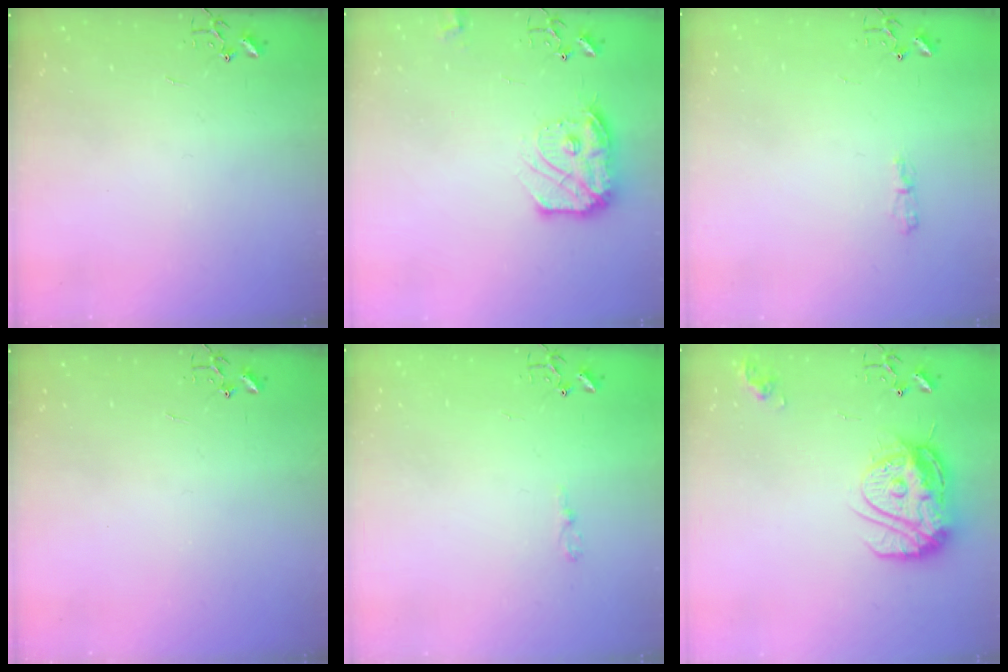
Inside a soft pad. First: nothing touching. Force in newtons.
{"total": 13.9, "press": 13.9, "slide": 0.8}
{"total": 3.4, "press": 3.4, "slide": 0.6}
{"total": 0.0}
{"total": 3.9, "press": 3.9, "slide": 0.4}
{"total": 15.4, "press": 15.3, "slide": 1.6}